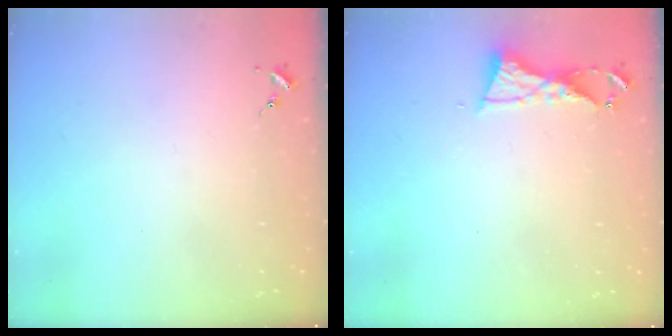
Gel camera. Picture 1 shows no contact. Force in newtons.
{"total": 6.6, "press": 6.6, "slide": 0.6}